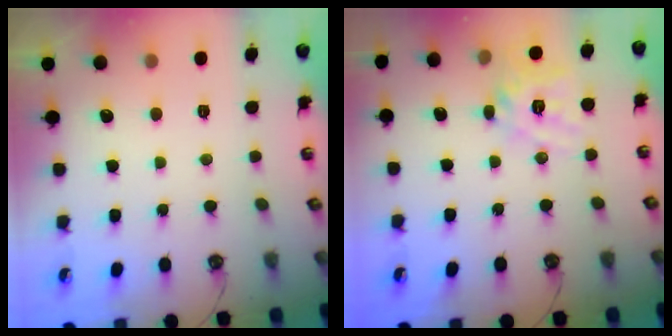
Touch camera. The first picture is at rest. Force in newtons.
{"total": 12.8, "press": 12.7, "slide": 1.4}